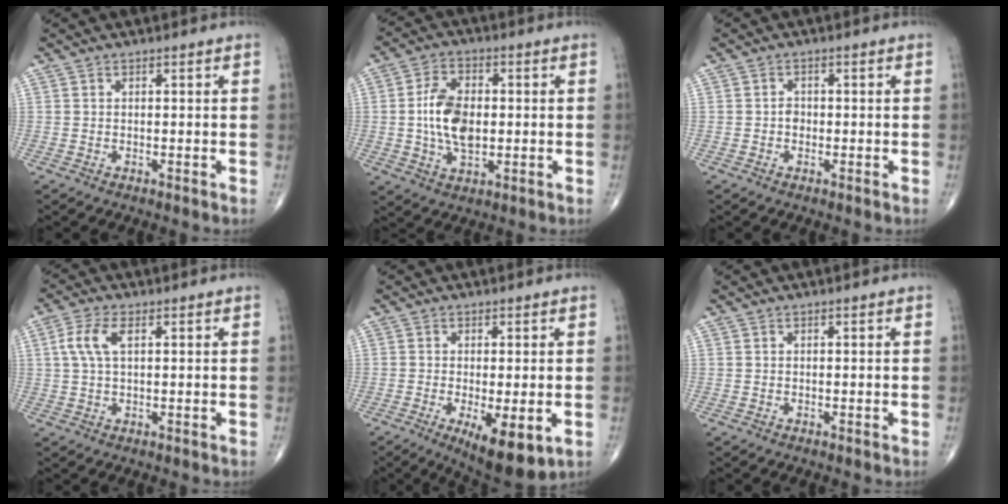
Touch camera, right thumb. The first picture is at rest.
{"total": 10.2, "force": [-0.1, 6.0, 8.2], "torque": [-0.143, 0.004, -0.002]}
{"total": 1.5, "force": [-0.4, 1.3, 0.8], "torque": [-0.003, 0.005, -0.008]}
{"total": 5.3, "force": [1.4, 2.4, 4.5], "torque": [-0.110, 0.012, 0.028]}
{"total": 9.8, "force": [-3.1, 3.3, 8.6], "torque": [-0.129, -0.021, -0.041]}
{"total": 0.0}